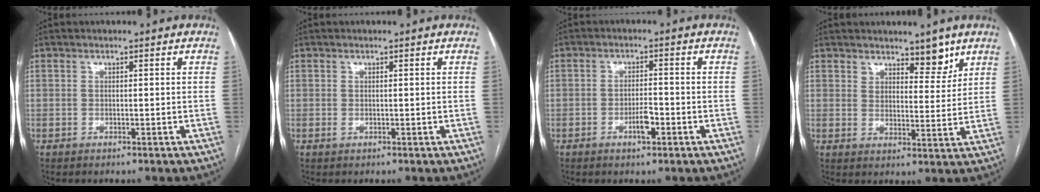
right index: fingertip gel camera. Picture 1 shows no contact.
{"total": 0.0}
{"total": 3.2, "force": [-1.5, 0.8, 2.7], "torque": [-0.050, 0.001, -0.026]}
{"total": 5.4, "force": [4.1, 2.3, 2.5], "torque": [-0.028, -0.008, 0.066]}